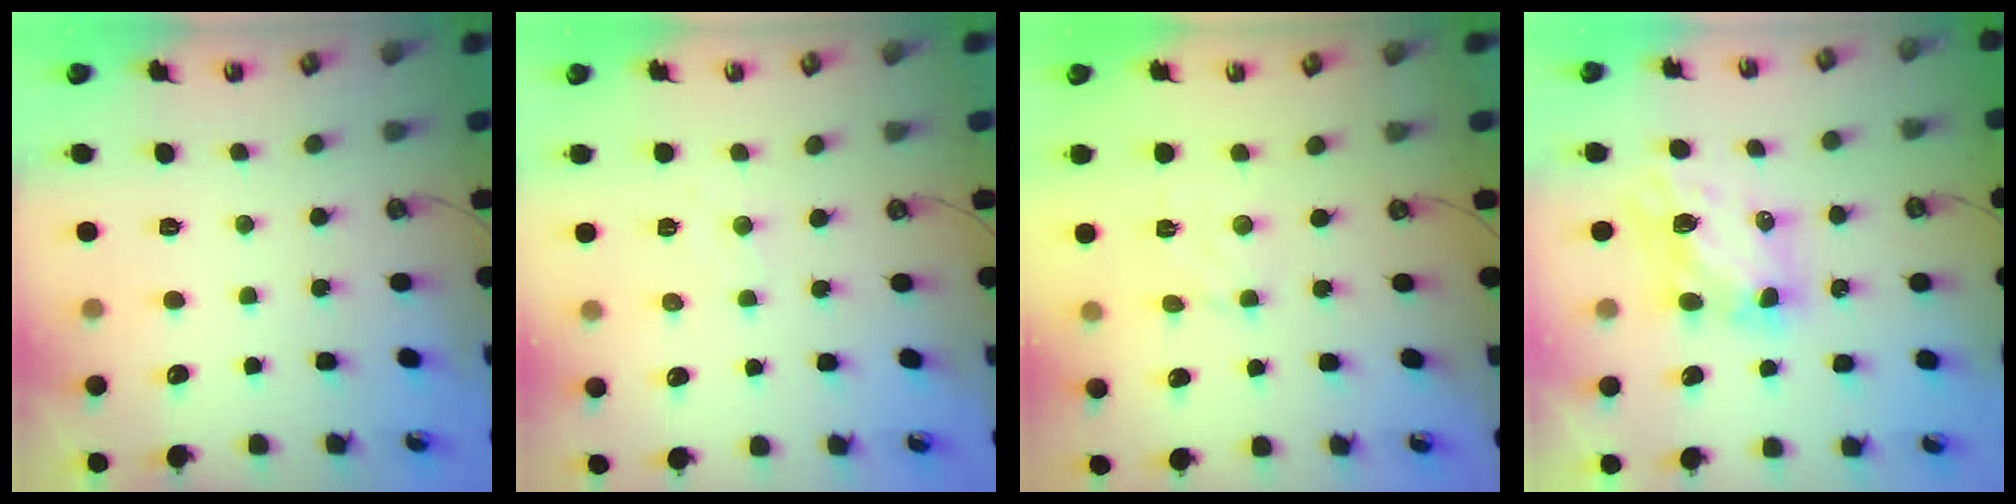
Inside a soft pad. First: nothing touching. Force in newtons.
{"total": 4.8, "press": 4.8, "slide": 0.6}
{"total": 2.8, "press": 2.8, "slide": 0.4}
{"total": 6.9, "press": 6.8, "slide": 0.6}